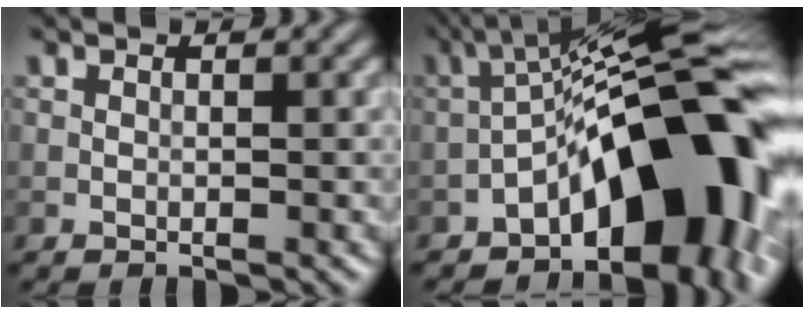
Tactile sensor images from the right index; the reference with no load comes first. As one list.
[{"total": 14.4, "force": [-5.4, 5.8, 12.1], "torque": [-0.127, 0.038, -0.094]}]